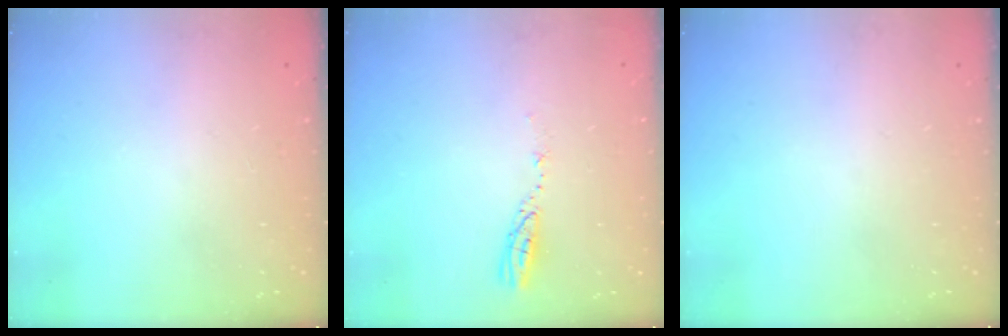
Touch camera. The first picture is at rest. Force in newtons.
{"total": 3.7, "press": 3.7, "slide": 0.2}
{"total": 0.0}